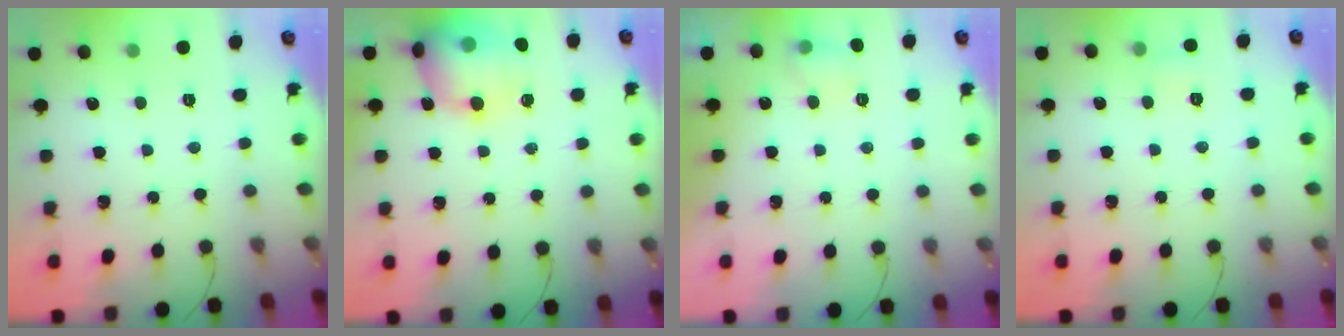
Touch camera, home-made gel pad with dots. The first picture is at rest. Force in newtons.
{"total": 15.2, "press": 15.0, "slide": 2.7}
{"total": 5.8, "press": 5.5, "slide": 1.6}
{"total": 5.4, "press": 5.2, "slide": 1.4}